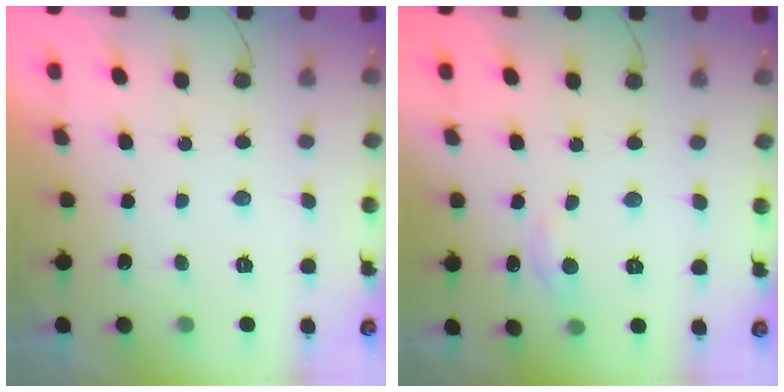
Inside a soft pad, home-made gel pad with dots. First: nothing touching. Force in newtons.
{"total": 5.8, "press": 5.8, "slide": 0.8}